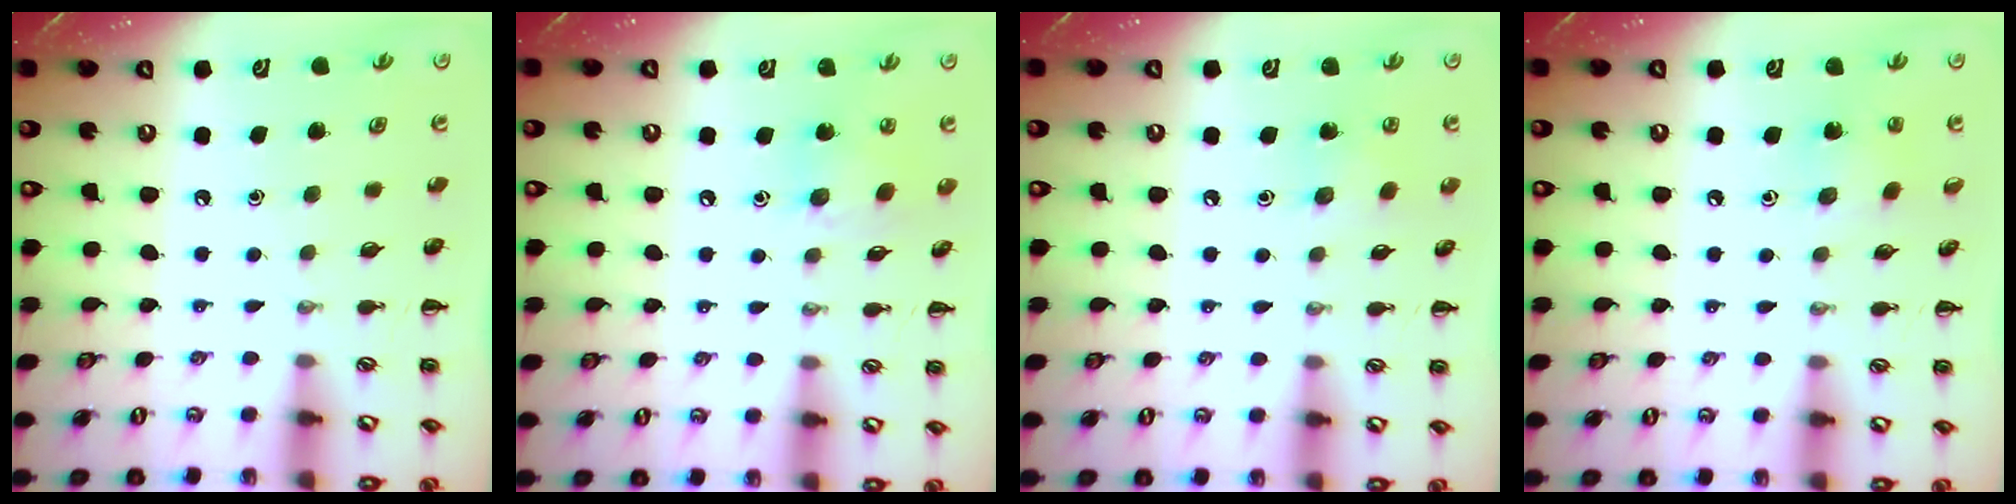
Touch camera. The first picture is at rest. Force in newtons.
{"total": 6.6, "press": 6.6, "slide": 0.7}
{"total": 5.1, "press": 4.9, "slide": 1.4}
{"total": 5.9, "press": 5.8, "slide": 1.3}